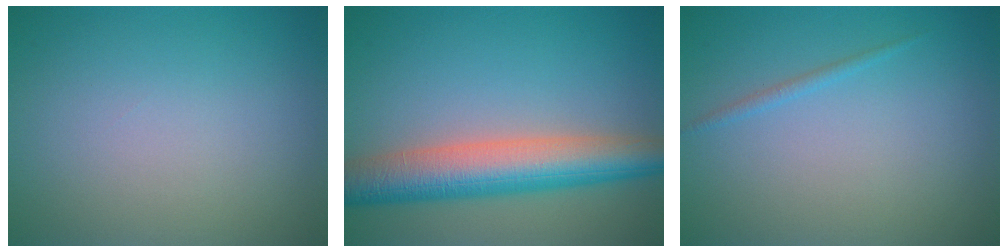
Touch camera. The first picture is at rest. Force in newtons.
{"total": 7.7, "press": 7.7, "slide": 0.3}
{"total": 0.8, "press": 0.8, "slide": 0.1}